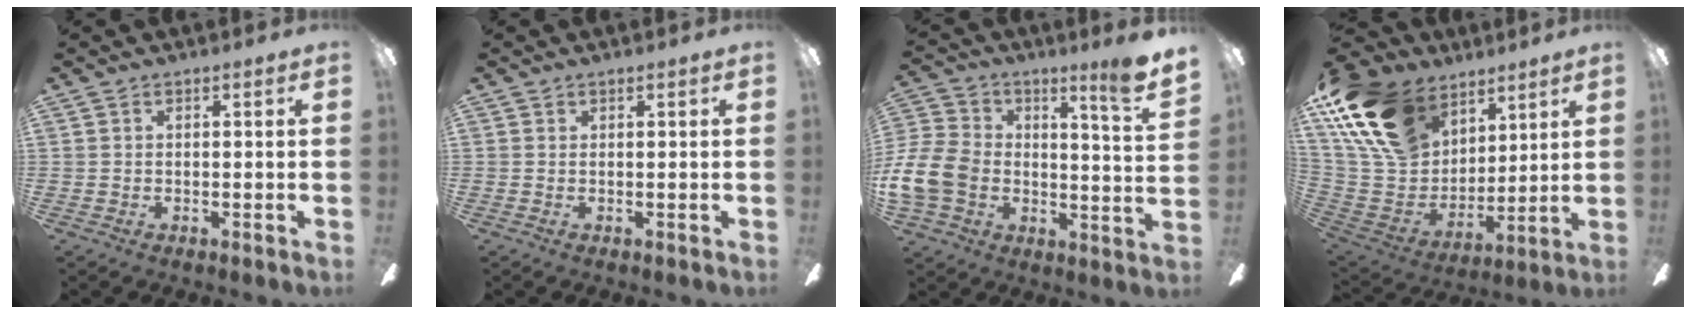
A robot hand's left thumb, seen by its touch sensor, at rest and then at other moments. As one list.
[{"total": 0.0}, {"total": 14.7, "force": [3.6, 8.5, 11.5], "torque": [-0.214, -0.014, 0.063]}, {"total": 22.5, "force": [12.4, 14.7, 11.7], "torque": [-0.270, -0.044, 0.233]}]